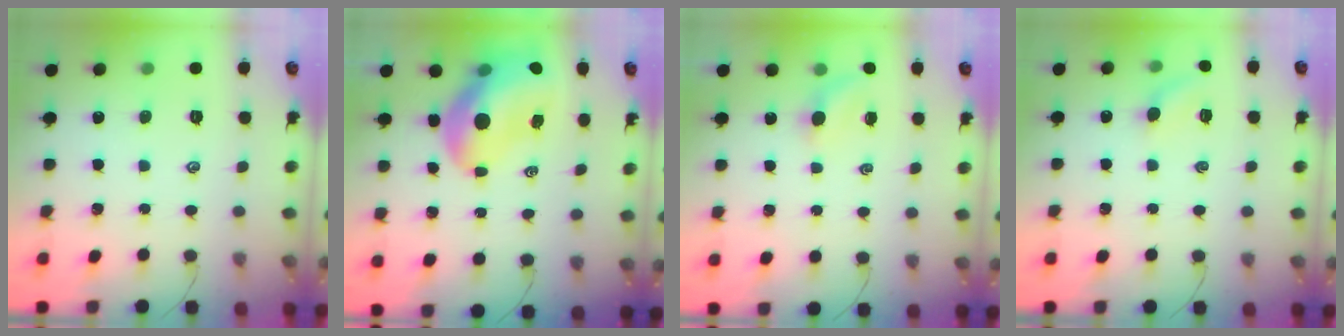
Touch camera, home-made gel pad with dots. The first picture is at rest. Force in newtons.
{"total": 13.1, "press": 12.6, "slide": 3.6}
{"total": 2.4, "press": 2.3, "slide": 0.7}
{"total": 5.4, "press": 5.2, "slide": 1.2}